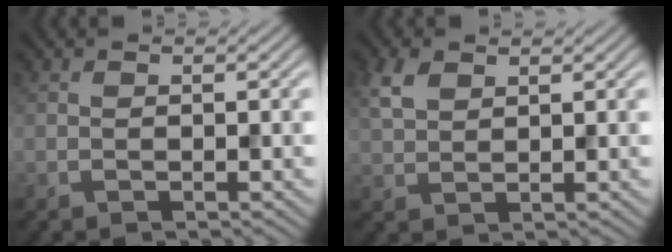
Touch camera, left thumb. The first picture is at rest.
{"total": 3.4, "force": [1.8, 1.9, 2.2], "torque": [-0.057, 0.007, 0.038]}